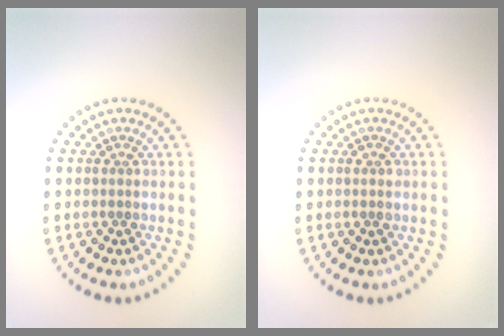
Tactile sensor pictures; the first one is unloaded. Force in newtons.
{"total": 1.0, "press": 0.9, "slide": 0.2}